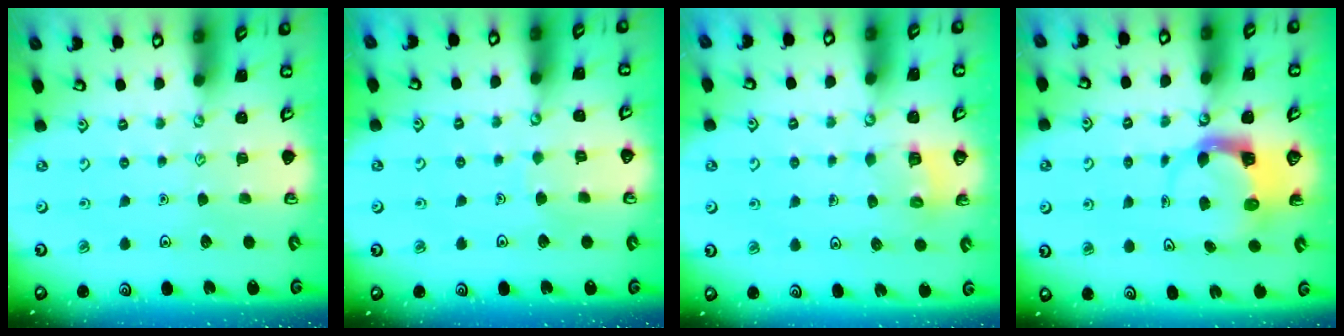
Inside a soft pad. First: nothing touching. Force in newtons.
{"total": 3.2, "press": 3.2, "slide": 0.3}
{"total": 3.2, "press": 3.2, "slide": 0.2}
{"total": 3.7, "press": 3.6, "slide": 0.5}